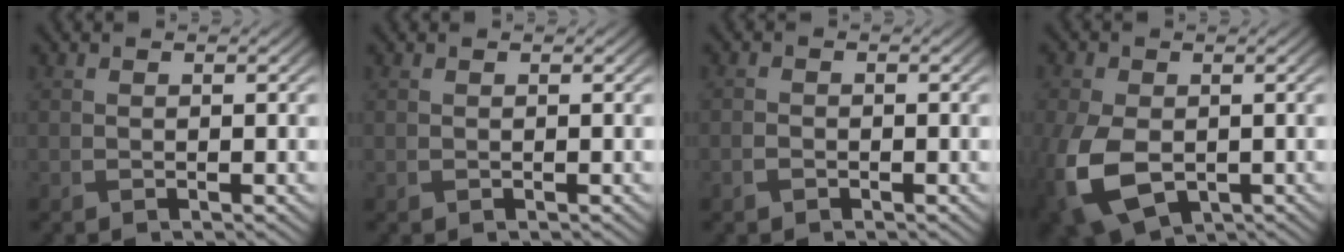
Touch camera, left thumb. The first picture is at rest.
{"total": 0.0}
{"total": 1.3, "force": [-0.8, 0.8, 0.5], "torque": [-0.014, 0.000, -0.017]}
{"total": 10.3, "force": [-2.9, 6.7, 7.3], "torque": [-0.206, -0.038, -0.042]}